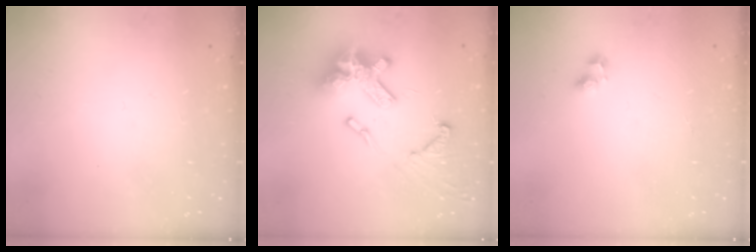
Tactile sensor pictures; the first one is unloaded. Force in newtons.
{"total": 18.9, "press": 18.8, "slide": 1.2}
{"total": 4.6, "press": 4.3, "slide": 1.8}